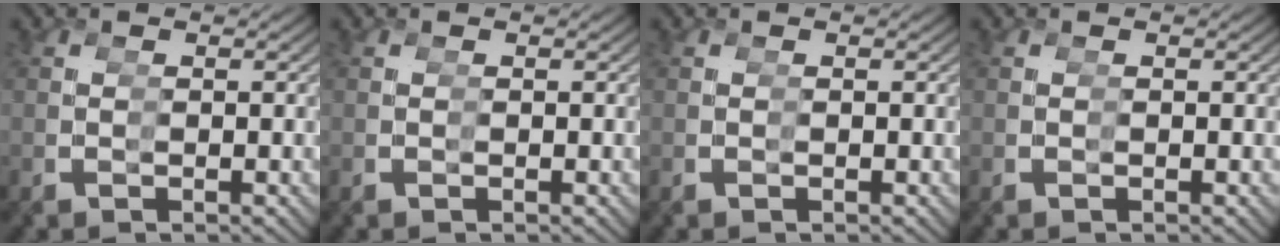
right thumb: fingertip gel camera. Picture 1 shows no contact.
{"total": 0.0}
{"total": 0.0}
{"total": 0.0}